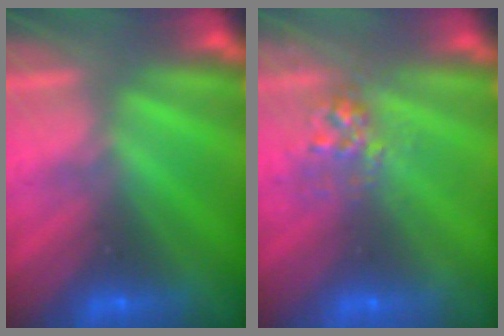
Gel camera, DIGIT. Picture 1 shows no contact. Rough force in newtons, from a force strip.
{"total": 2.9}